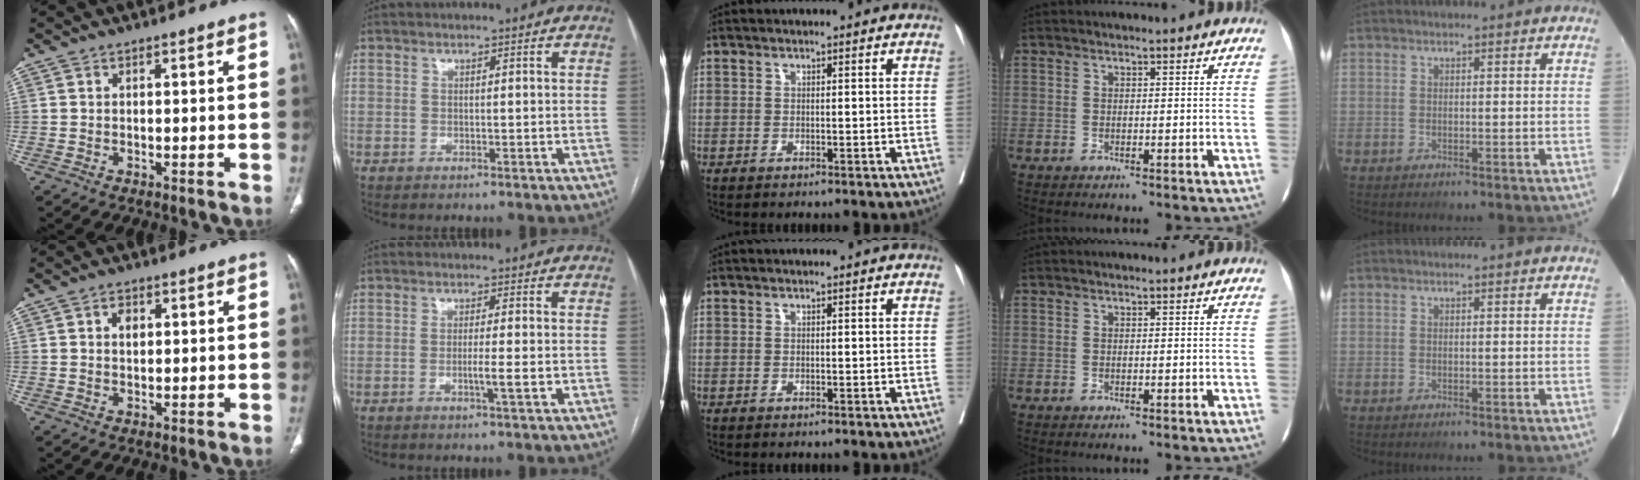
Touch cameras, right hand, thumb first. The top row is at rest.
{"thumb": {"total": 2.5, "force": [0.7, 1.7, 1.7], "torque": [-0.017, 0.001, 0.011]}, "index": {"total": 3.1, "force": [-0.8, -0.4, 2.9], "torque": [-0.052, -0.004, -0.013]}}